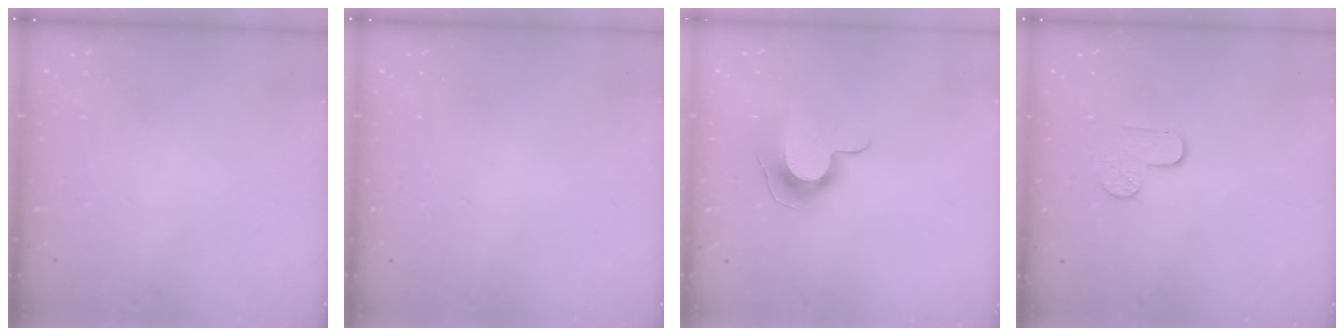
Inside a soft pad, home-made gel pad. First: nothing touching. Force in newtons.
{"total": 0.8, "press": 0.8, "slide": 0.1}
{"total": 9.9, "press": 9.9, "slide": 0.3}
{"total": 4.6, "press": 4.5, "slide": 0.5}